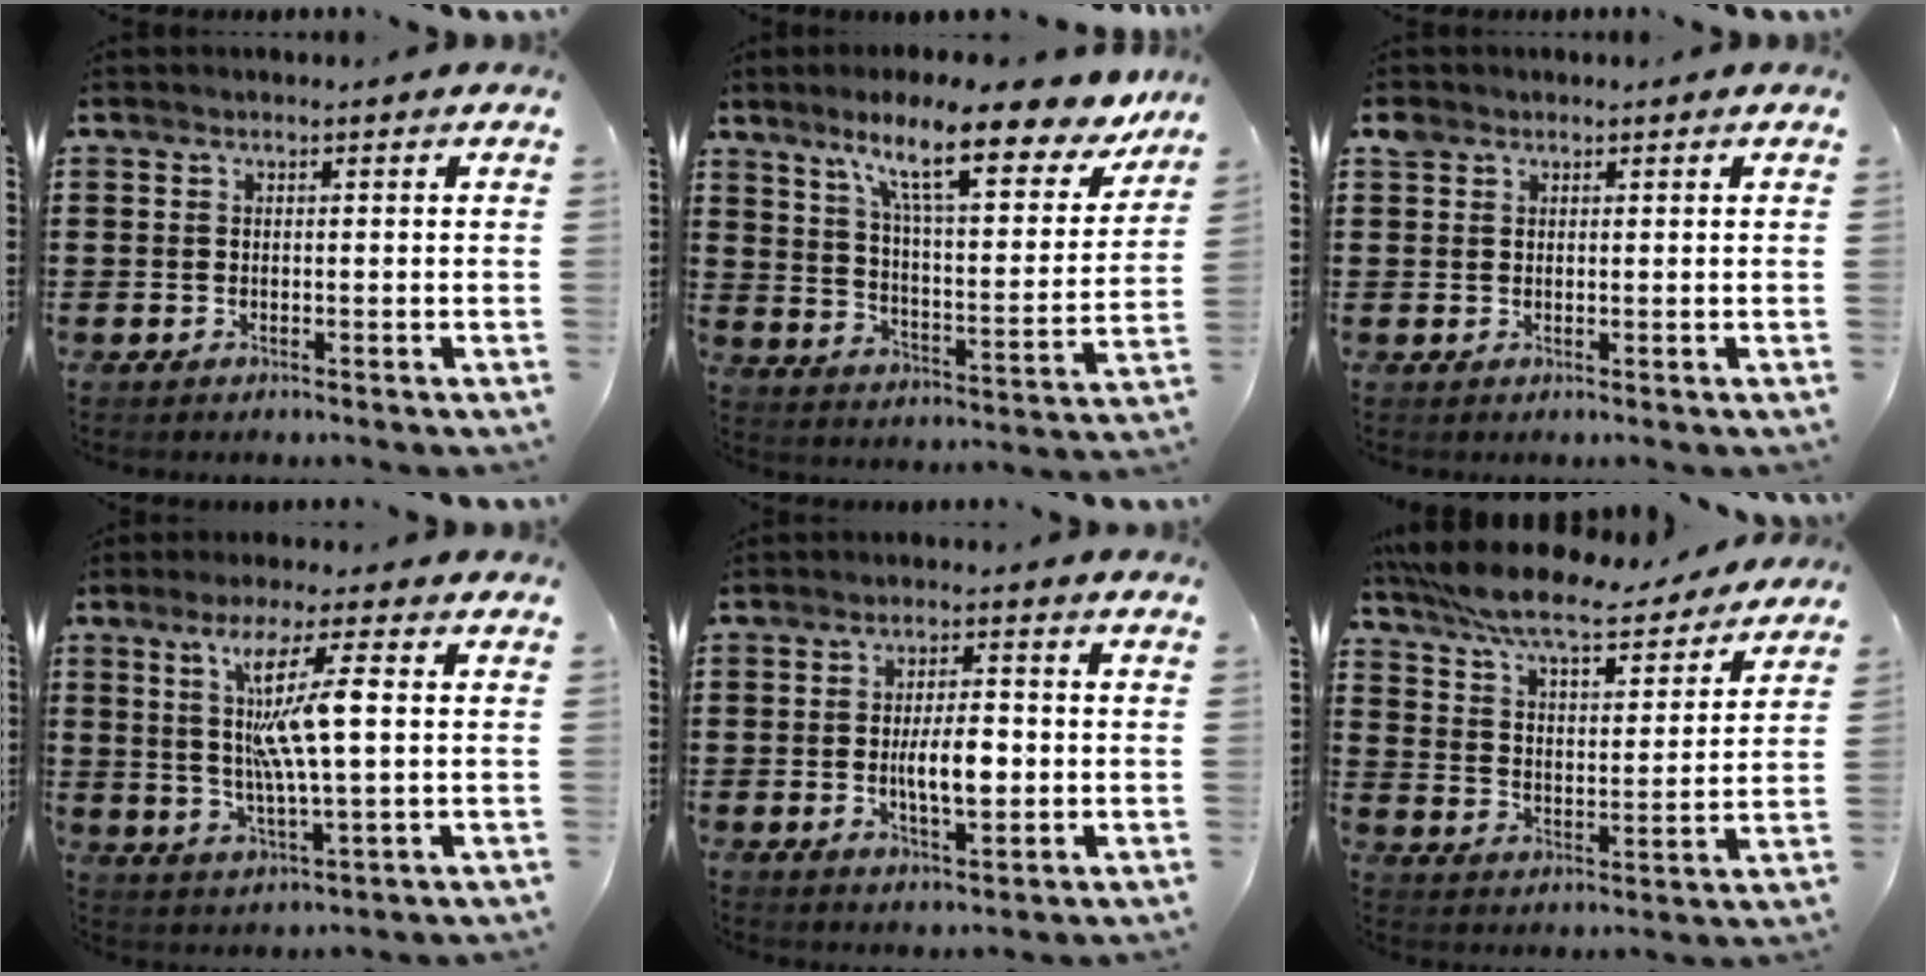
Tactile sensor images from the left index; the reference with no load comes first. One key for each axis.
{"total": 14.5, "fx": 10.5, "fy": 1.9, "fz": 9.8, "tx": -0.187, "ty": -0.050, "tz": 0.170}
{"total": 1.4, "fx": 0.9, "fy": 1.0, "fz": 0.5, "tx": -0.014, "ty": 0.006, "tz": 0.017}
{"total": 10.2, "fx": 2.4, "fy": 0.9, "fz": 9.8, "tx": -0.200, "ty": 0.004, "tz": 0.032}
{"total": 6.5, "fx": -0.6, "fy": 2.5, "fz": 6.0, "tx": -0.097, "ty": -0.002, "tz": -0.016}
{"total": 8.3, "fx": 7.5, "fy": 0.9, "fz": 3.6, "tx": -0.100, "ty": -0.041, "tz": 0.126}